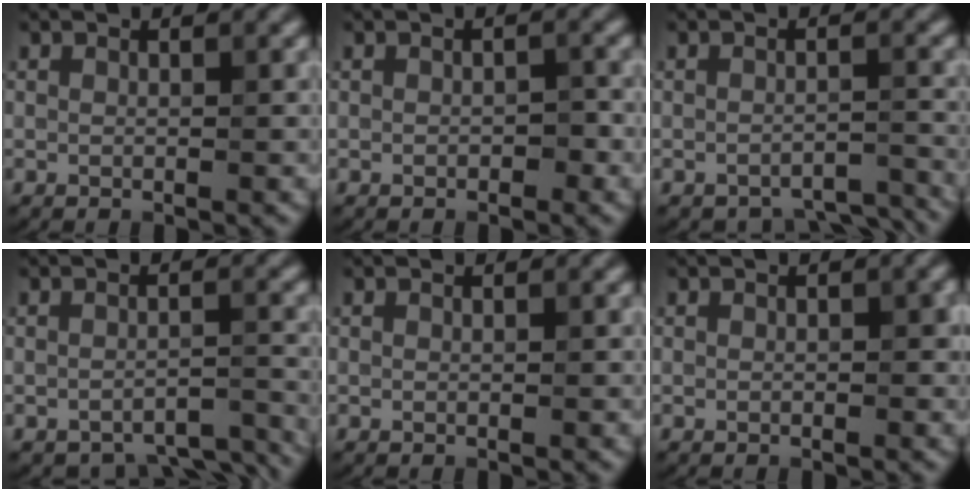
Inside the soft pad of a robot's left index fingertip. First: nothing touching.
{"total": 1.1, "force": [-0.3, 0.6, 0.9], "torque": [-0.011, 0.000, -0.003]}
{"total": 4.0, "force": [-3.8, 0.9, 0.9], "torque": [-0.020, -0.001, -0.044]}
{"total": 5.0, "force": [-4.6, 1.3, 1.5], "torque": [-0.026, -0.010, -0.048]}
{"total": 0.0}
{"total": 0.9, "force": [-0.1, 0.5, 0.7], "torque": [-0.009, 0.000, 0.001]}